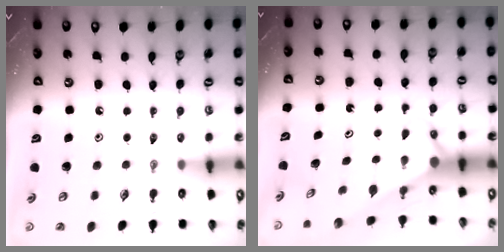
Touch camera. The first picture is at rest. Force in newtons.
{"total": 2.9, "press": 2.9, "slide": 0.0}